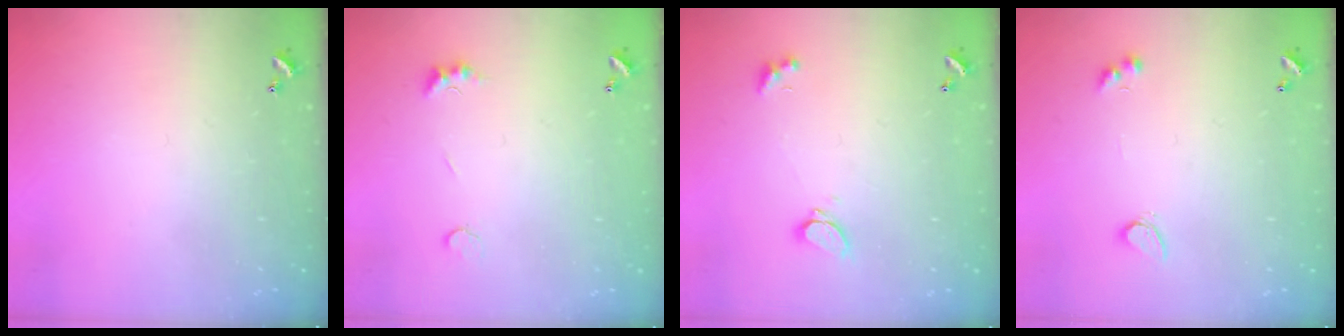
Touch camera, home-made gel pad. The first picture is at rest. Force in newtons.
{"total": 2.2, "press": 2.1, "slide": 0.6}
{"total": 2.1, "press": 1.9, "slide": 0.9}
{"total": 3.3, "press": 2.8, "slide": 1.7}